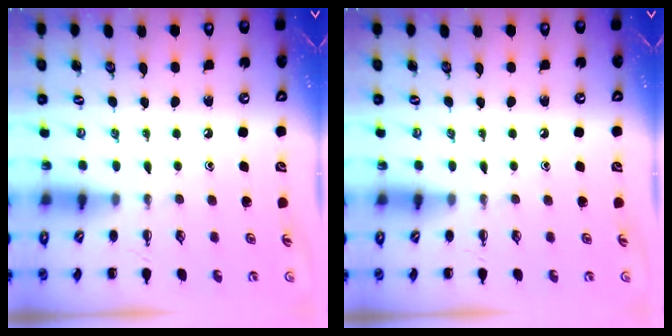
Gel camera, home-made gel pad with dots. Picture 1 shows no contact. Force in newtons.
{"total": 0.0}